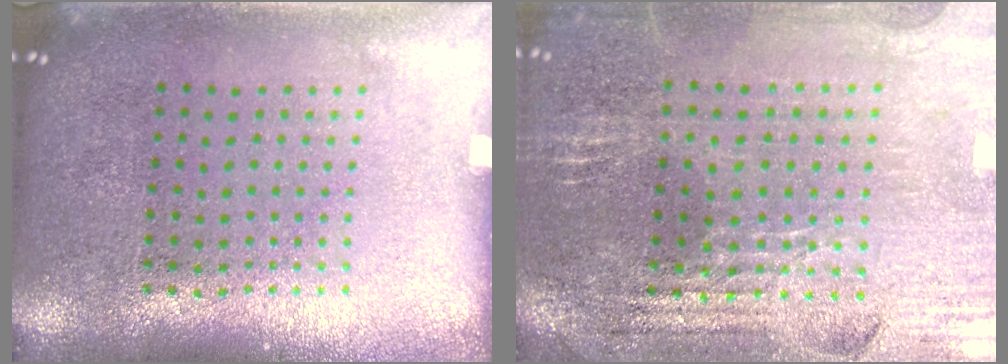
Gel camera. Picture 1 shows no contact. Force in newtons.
{"total": 2.9, "press": 2.8, "slide": 0.5}